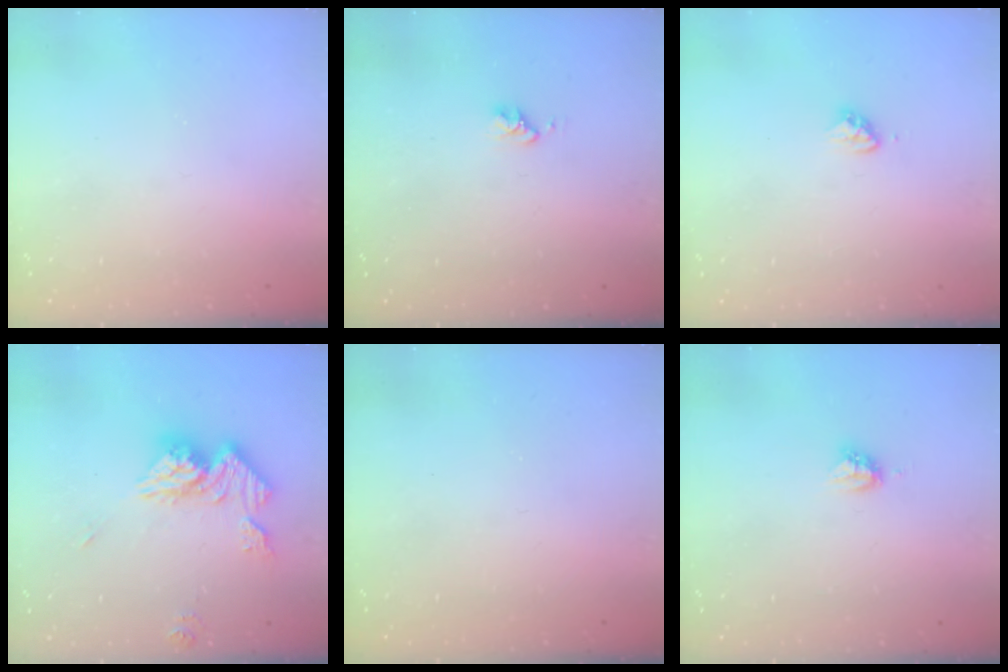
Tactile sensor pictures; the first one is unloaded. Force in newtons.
{"total": 2.8, "press": 2.8, "slide": 0.3}
{"total": 3.3, "press": 3.3, "slide": 0.2}
{"total": 14.8, "press": 14.7, "slide": 1.6}
{"total": 0.0}
{"total": 4.0, "press": 3.9, "slide": 0.7}